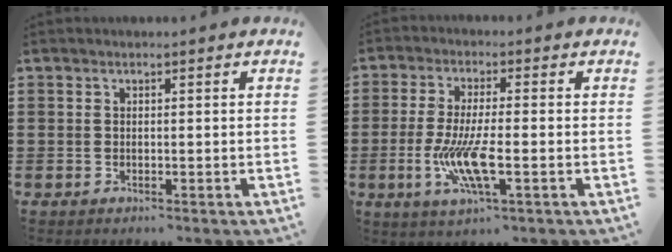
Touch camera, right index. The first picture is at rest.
{"total": 8.4, "force": [-2.3, 1.6, 7.9], "torque": [-0.164, -0.019, -0.042]}